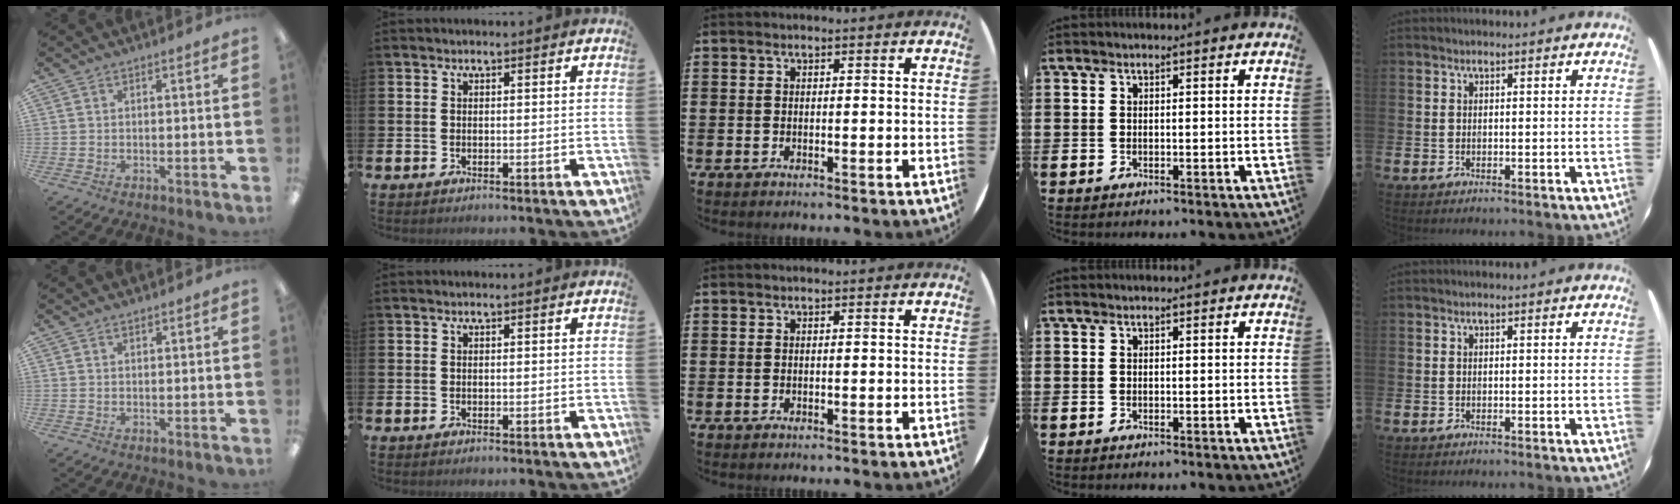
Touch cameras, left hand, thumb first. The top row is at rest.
{"thumb": {"total": 0.7, "force": [0.7, 0.2, 0.3], "torque": [-0.006, 0.001, 0.012]}}